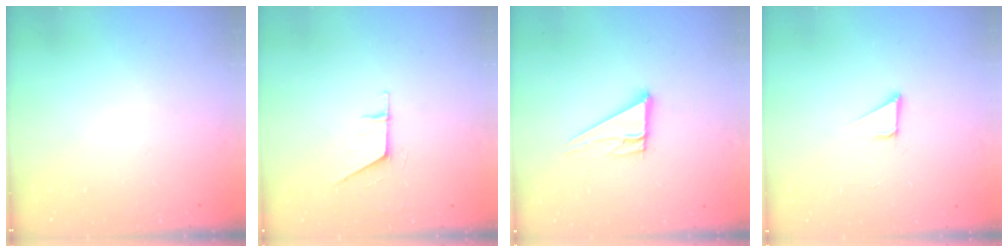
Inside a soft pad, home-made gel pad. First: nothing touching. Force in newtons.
{"total": 5.8, "press": 5.8, "slide": 0.6}
{"total": 10.0, "press": 10.0, "slide": 0.5}
{"total": 3.2, "press": 3.2, "slide": 0.2}